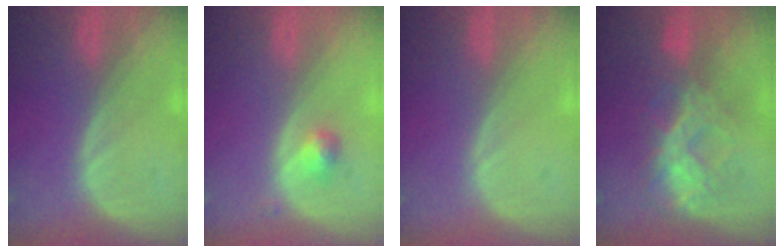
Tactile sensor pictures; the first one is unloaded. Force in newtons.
{"total": 2.0, "press": 2.0, "slide": 0.2}
{"total": 0.0}
{"total": 6.8, "press": 6.7, "slide": 1.2}